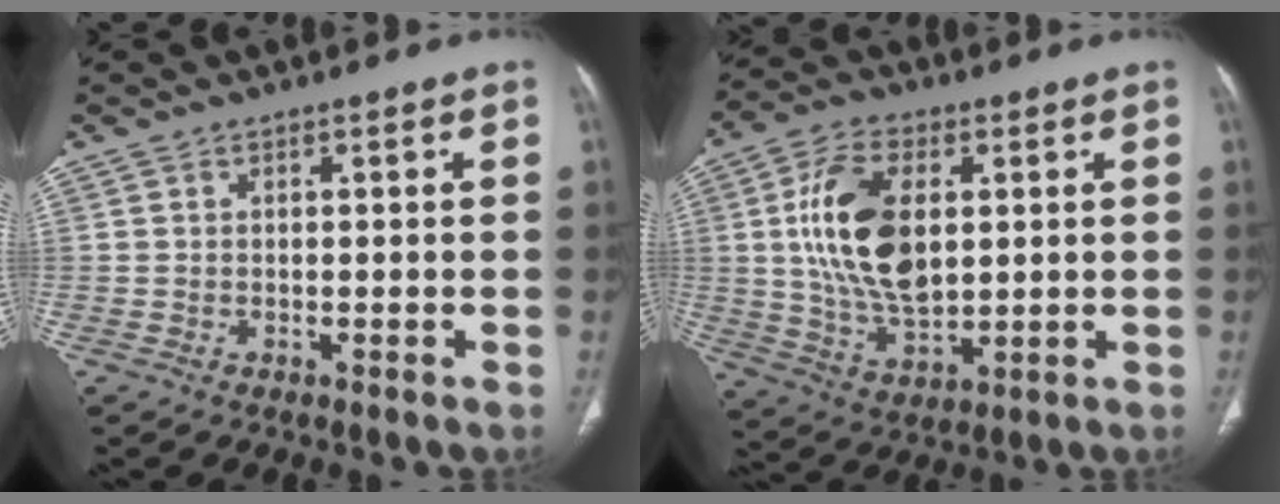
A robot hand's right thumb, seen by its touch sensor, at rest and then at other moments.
{"total": 16.3, "force": [2.6, 9.1, 13.3], "torque": [-0.243, -0.007, 0.055]}